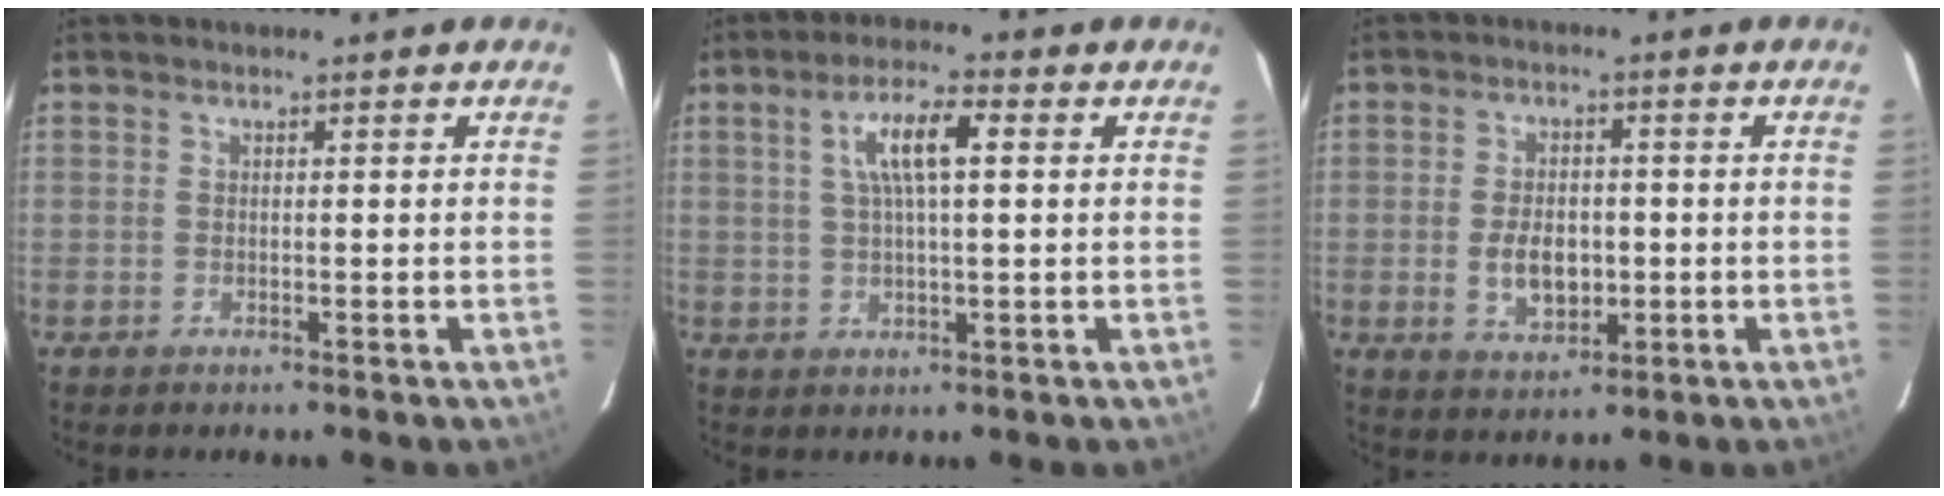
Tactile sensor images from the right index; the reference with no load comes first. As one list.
[{"total": 7.2, "force": [2.0, 1.7, 6.7], "torque": [-0.125, 0.010, 0.037]}, {"total": 6.9, "force": [-1.1, 4.4, 5.1], "torque": [-0.101, -0.002, -0.012]}]